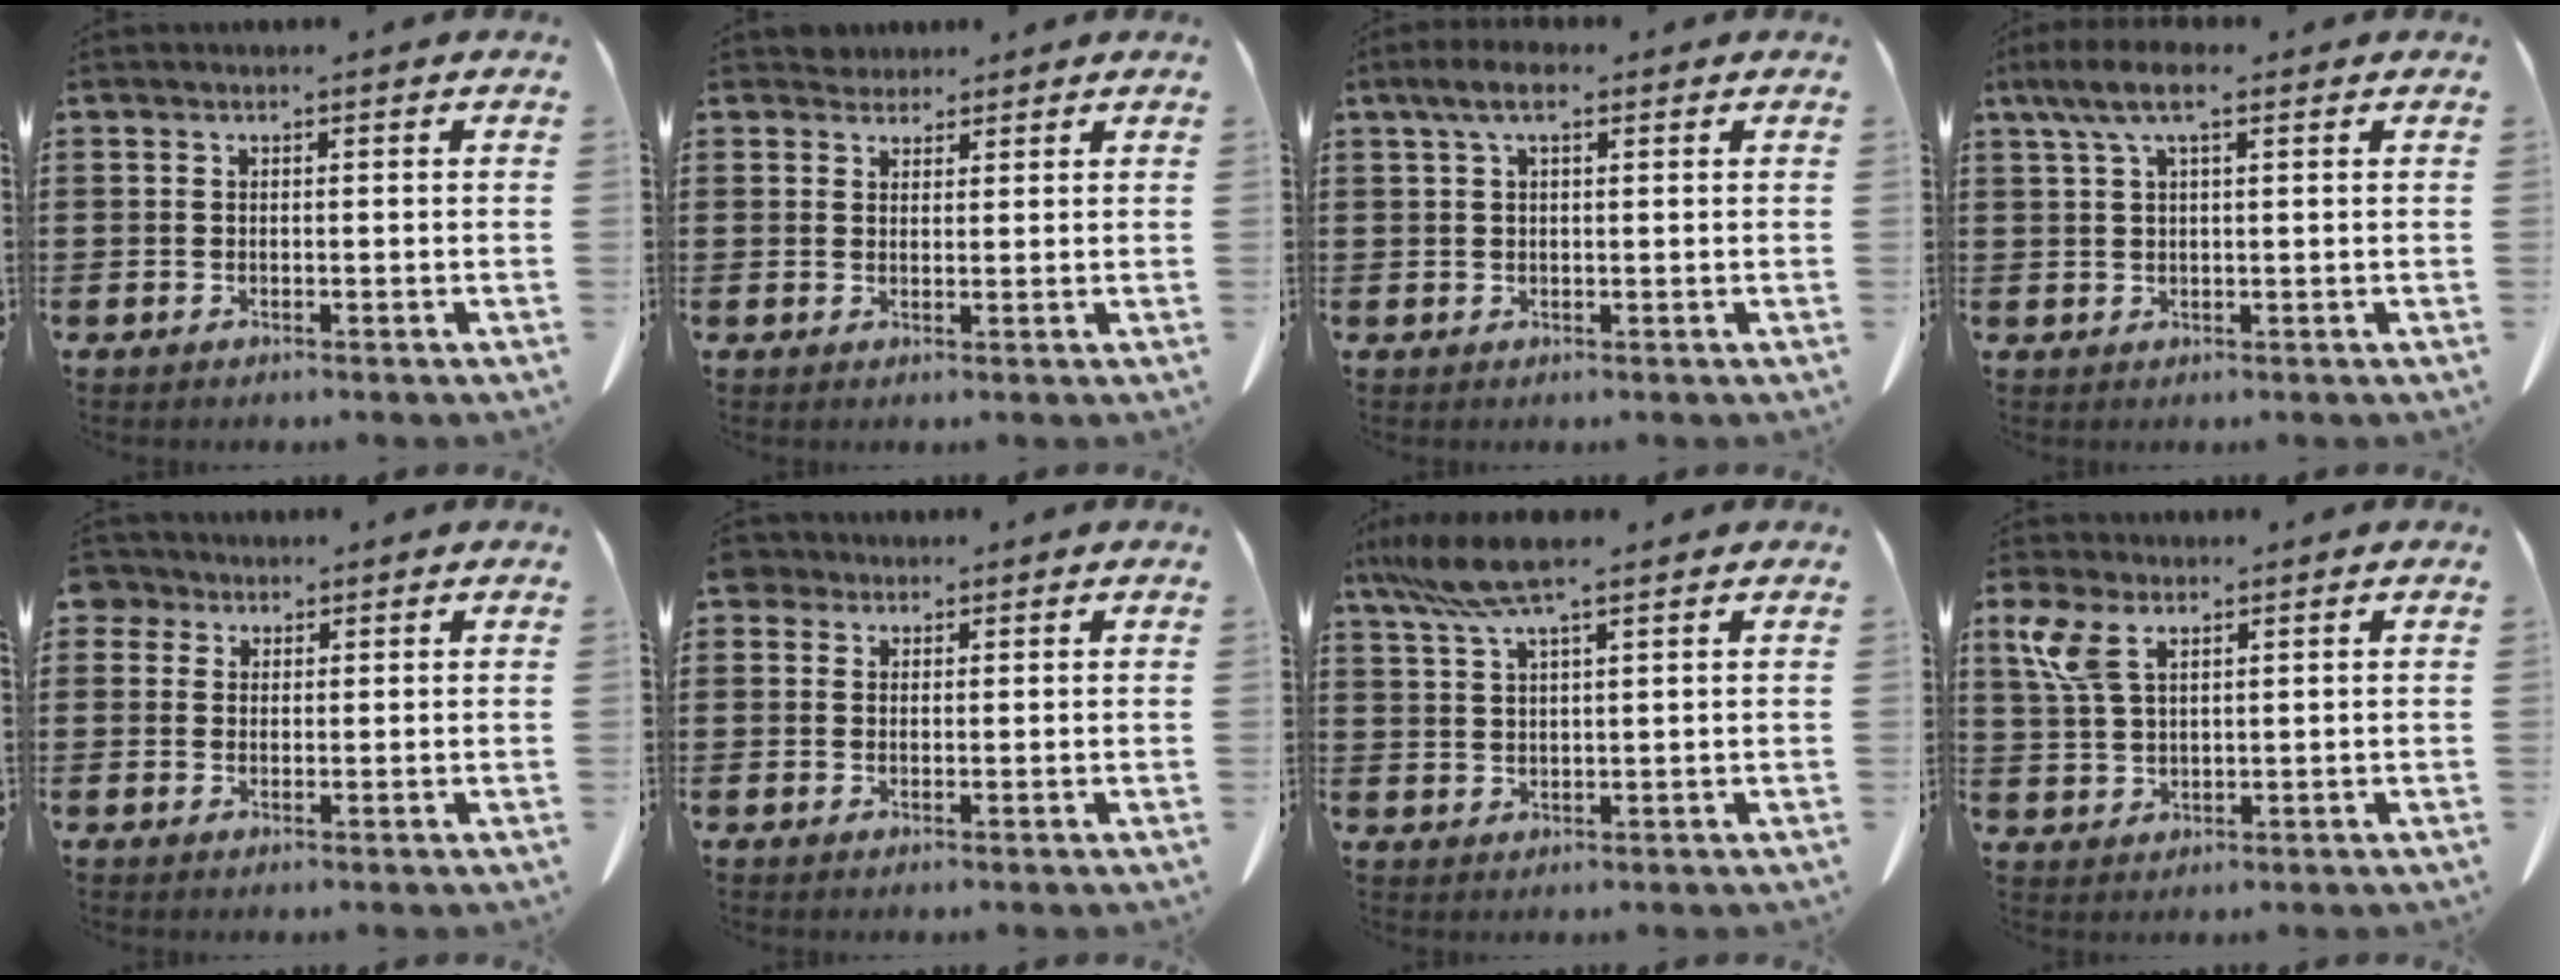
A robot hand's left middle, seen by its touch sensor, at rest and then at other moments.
{"total": 2.5, "force": [2.4, 0.9, 0.1], "torque": [-0.001, -0.001, 0.046]}
{"total": 4.0, "force": [1.9, 1.2, 3.3], "torque": [-0.070, 0.008, 0.032]}
{"total": 5.6, "force": [2.8, 1.3, 4.6], "torque": [-0.096, 0.007, 0.048]}
{"total": 2.6, "force": [1.7, 1.8, 0.6], "torque": [-0.014, 0.004, 0.032]}
{"total": 2.1, "force": [1.6, 1.3, 0.6], "torque": [-0.019, 0.006, 0.031]}
{"total": 7.3, "force": [5.3, 0.7, 4.9], "torque": [-0.116, -0.012, 0.096]}
{"total": 5.7, "force": [3.1, 2.3, 4.1], "torque": [-0.108, 0.000, 0.053]}